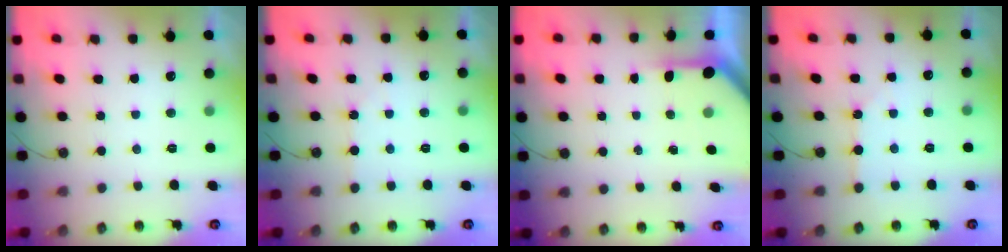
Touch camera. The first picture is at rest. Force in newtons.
{"total": 3.3, "press": 3.3, "slide": 0.4}
{"total": 3.9, "press": 3.9, "slide": 0.3}
{"total": 2.4, "press": 2.3, "slide": 0.4}